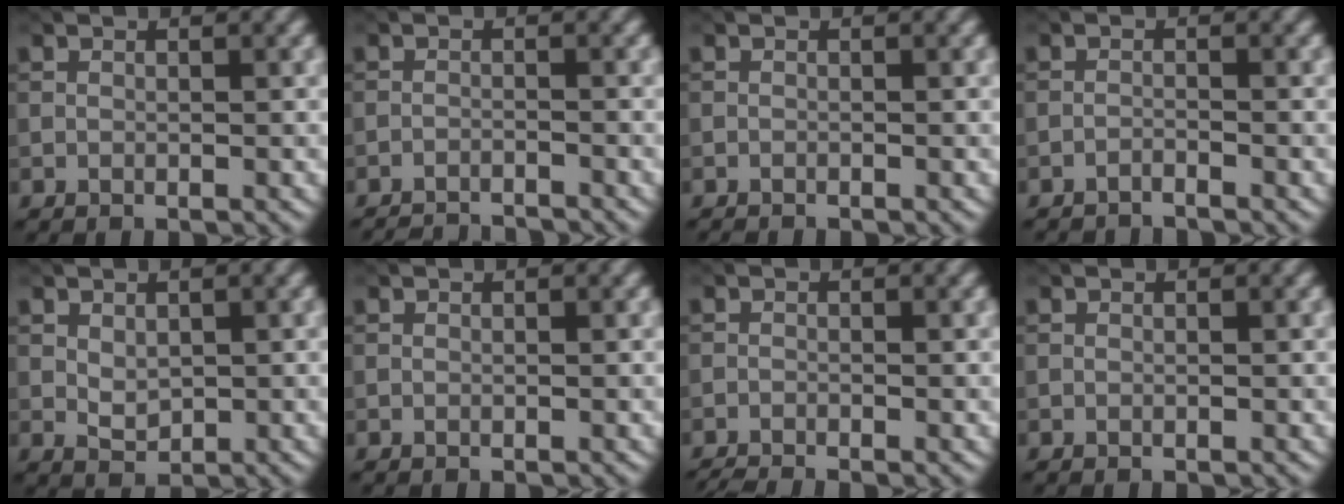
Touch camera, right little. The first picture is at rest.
{"total": 5.1, "force": [-5.0, 0.7, 1.0], "torque": [-0.016, -0.009, -0.075]}
{"total": 0.9, "force": [-0.9, 0.1, 0.1], "torque": [0.003, -0.004, -0.018]}
{"total": 1.5, "force": [-1.4, 0.1, 0.2], "torque": [-0.001, -0.003, -0.032]}
{"total": 1.7, "force": [0.3, 1.2, 1.2], "torque": [-0.024, -0.004, 0.011]}
{"total": 0.0}
{"total": 2.0, "force": [-1.8, 0.1, 0.8], "torque": [-0.018, -0.005, -0.040]}
{"total": 0.0}